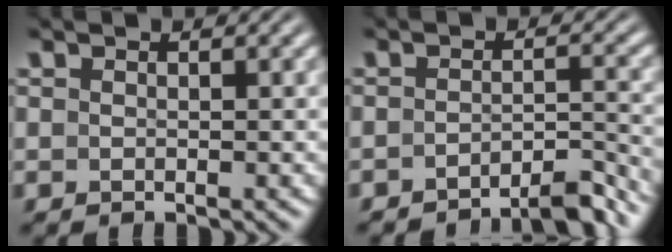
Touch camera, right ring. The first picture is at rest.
{"total": 4.0, "force": [-3.7, 0.5, 1.6], "torque": [-0.022, -0.009, -0.062]}